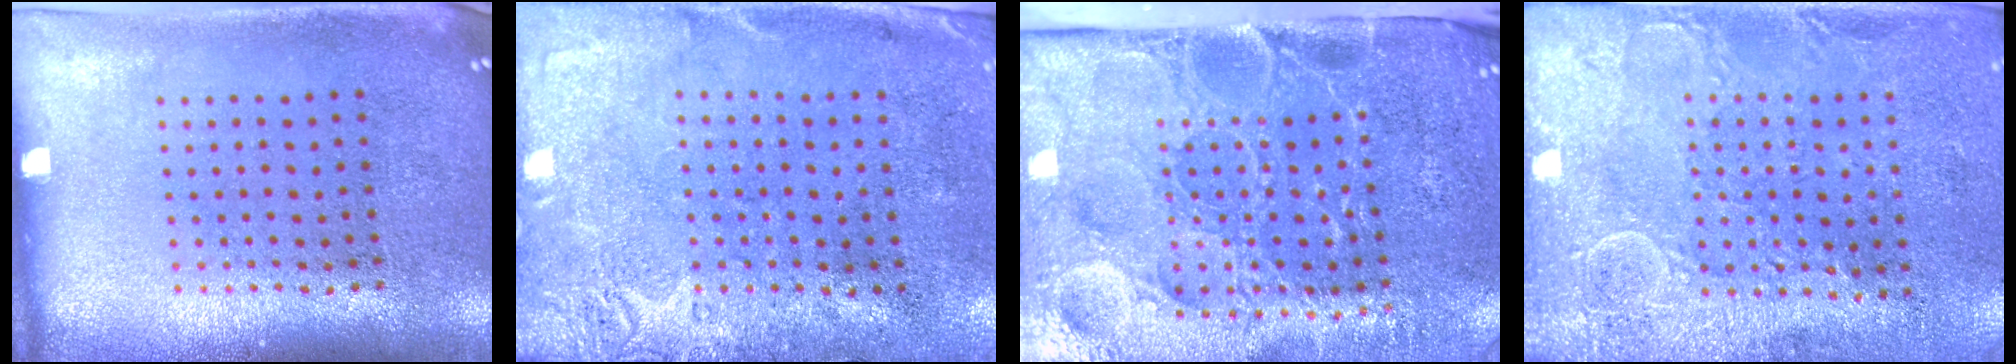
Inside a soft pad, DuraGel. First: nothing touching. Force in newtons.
{"total": 2.8, "press": 2.1, "slide": 1.7}
{"total": 5.1, "press": 4.2, "slide": 2.8}
{"total": 2.8, "press": 2.5, "slide": 1.2}